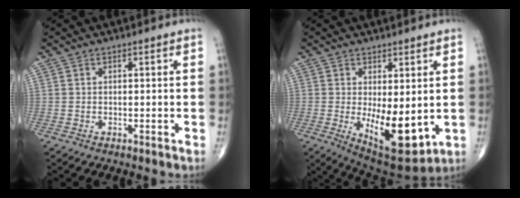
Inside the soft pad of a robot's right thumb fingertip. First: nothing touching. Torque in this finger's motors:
{"motor_torque": [0.81, 2.72, 0.10, -0.19, 0.38]}